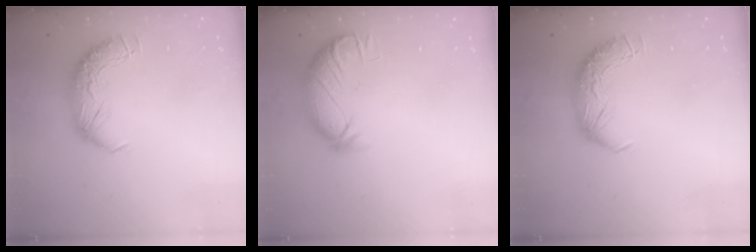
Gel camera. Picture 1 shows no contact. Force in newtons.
{"total": 3.9, "press": 3.3, "slide": 2.1}
{"total": 0.0}